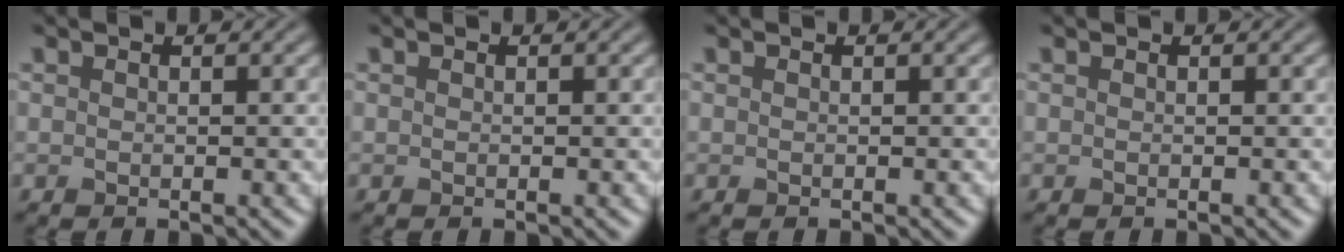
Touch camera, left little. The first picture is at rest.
{"total": 0.0}
{"total": 0.0}
{"total": 0.0}